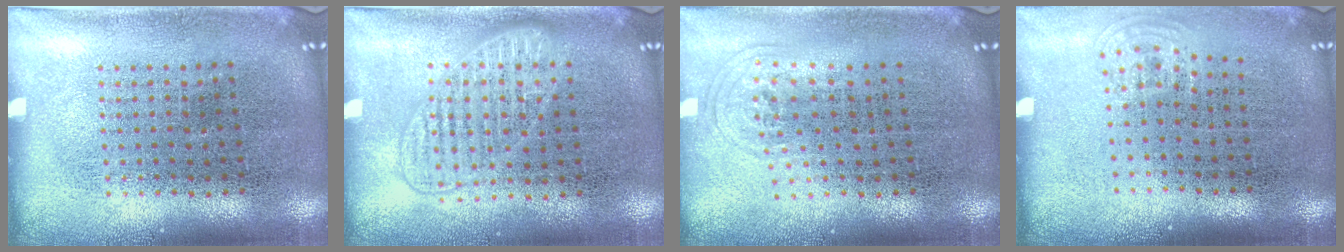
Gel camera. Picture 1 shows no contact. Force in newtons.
{"total": 1.4, "press": 1.3, "slide": 0.4}
{"total": 1.0, "press": 0.6, "slide": 0.7}
{"total": 0.8, "press": 0.5, "slide": 0.6}